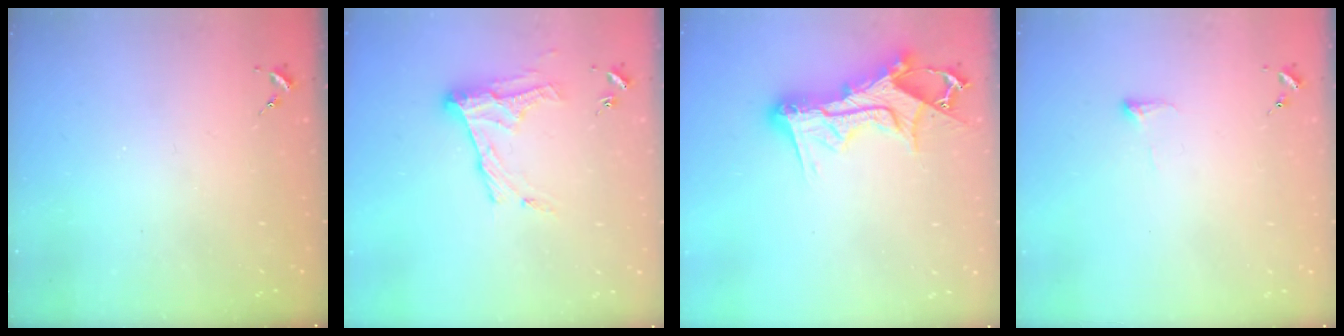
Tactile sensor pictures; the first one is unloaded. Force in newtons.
{"total": 13.4, "press": 13.4, "slide": 0.5}
{"total": 16.8, "press": 16.8, "slide": 0.6}
{"total": 4.9, "press": 4.7, "slide": 1.1}